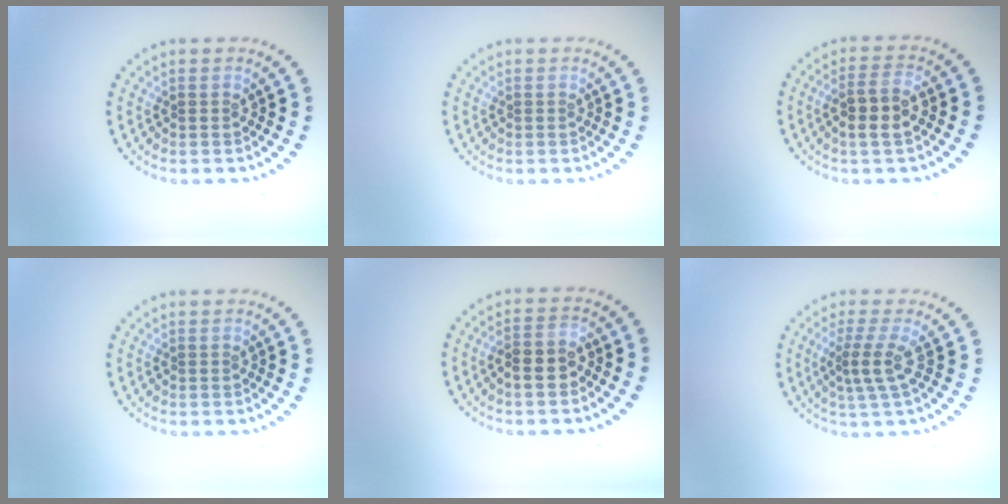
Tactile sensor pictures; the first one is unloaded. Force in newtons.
{"total": 0.0}
{"total": 3.1, "press": 2.9, "slide": 1.1}
{"total": 0.0}
{"total": 2.6, "press": 2.5, "slide": 0.8}
{"total": 2.6, "press": 1.8, "slide": 1.9}